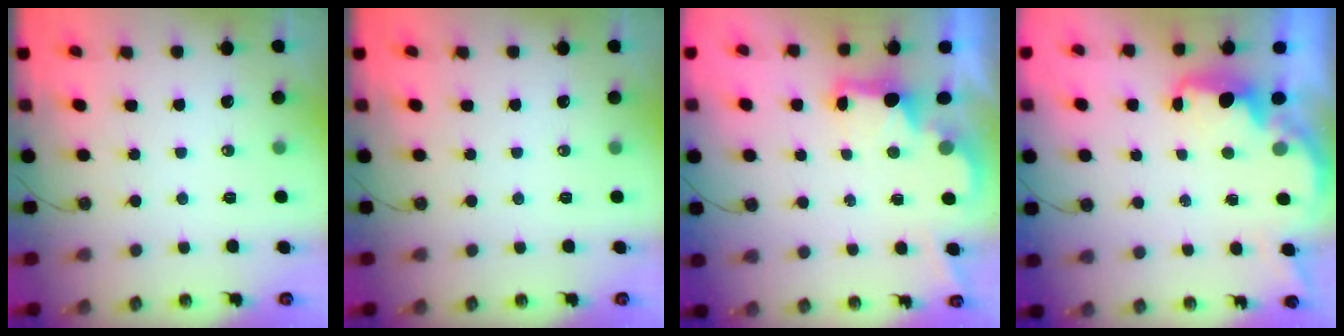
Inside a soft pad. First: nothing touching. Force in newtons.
{"total": 0.0}
{"total": 2.3, "press": 2.1, "slide": 0.8}
{"total": 2.2, "press": 2.1, "slide": 0.8}